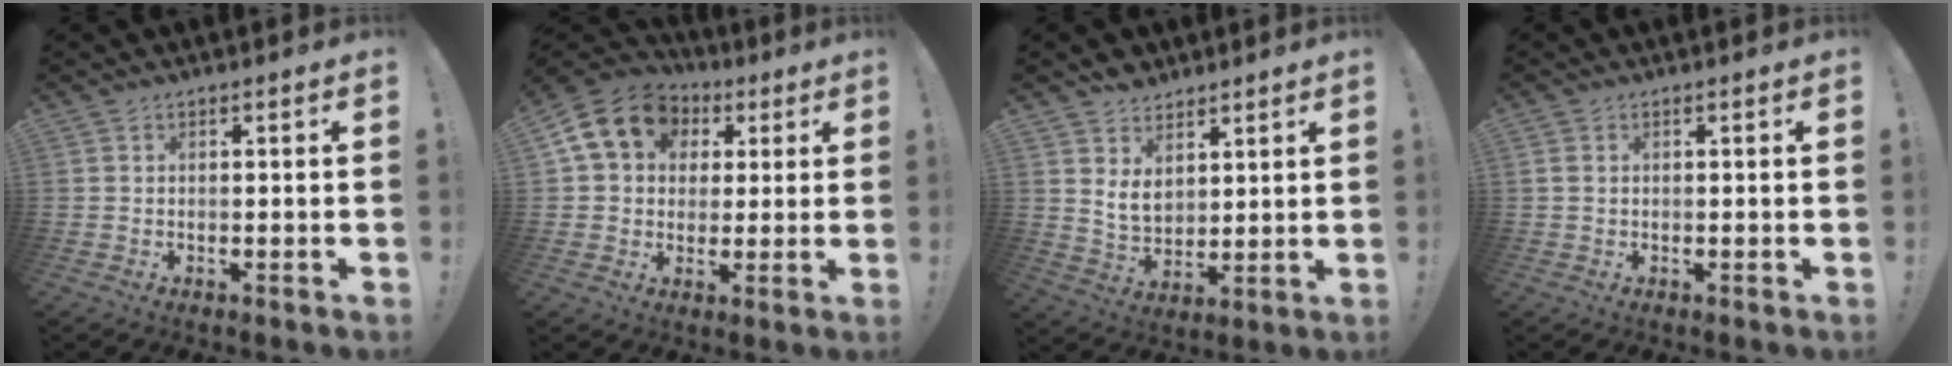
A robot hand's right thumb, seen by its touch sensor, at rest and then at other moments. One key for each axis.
{"total": 15.0, "fx": 5.4, "fy": 11.8, "fz": 7.5, "tx": -0.116, "ty": -0.010, "tz": 0.107}
{"total": 8.9, "fx": 4.9, "fy": 6.4, "fz": 3.6, "tx": -0.056, "ty": -0.031, "tz": 0.100}
{"total": 1.0, "fx": 0.3, "fy": 0.7, "fz": 0.6, "tx": -0.016, "ty": 0.004, "tz": 0.007}